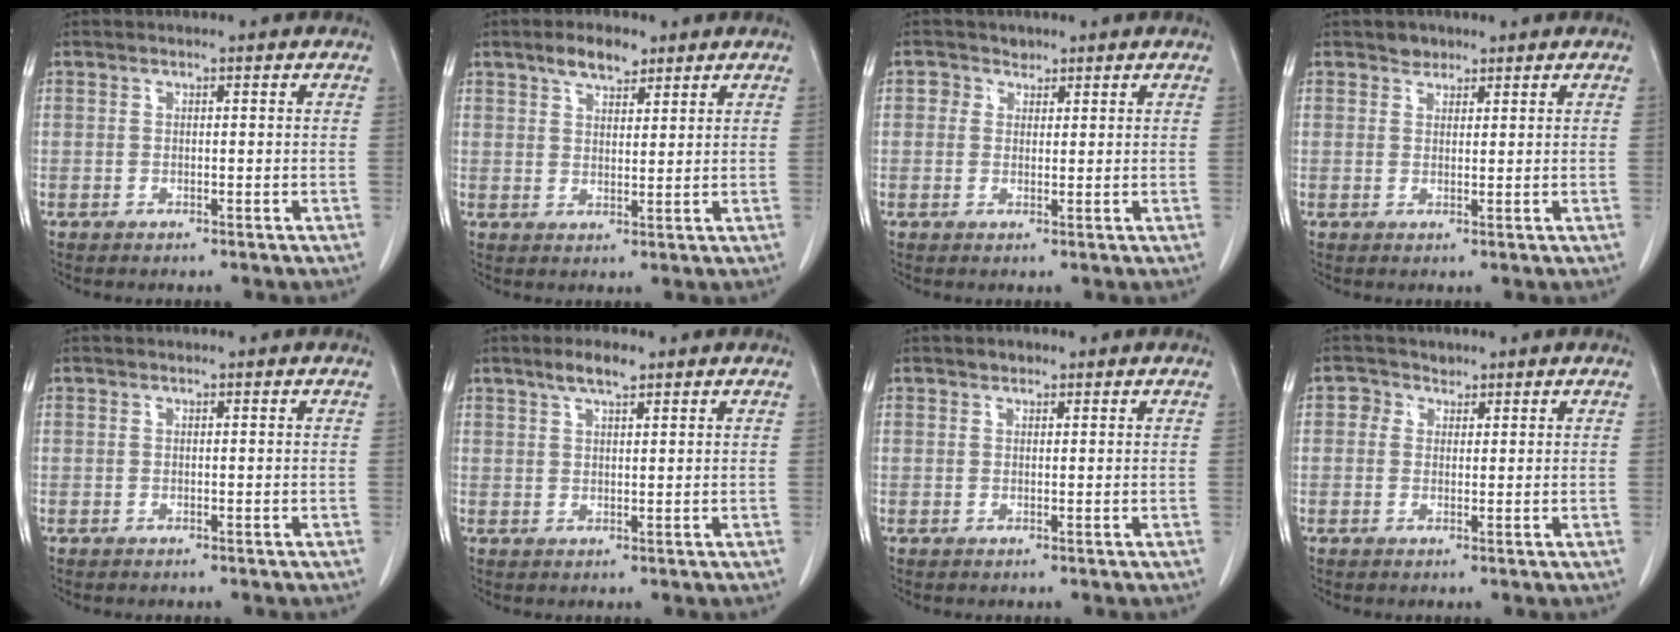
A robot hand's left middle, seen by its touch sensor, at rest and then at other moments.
{"total": 4.6, "force": [3.3, 1.9, 2.6], "torque": [-0.048, 0.009, 0.058]}
{"total": 1.8, "force": [1.0, 1.5, 0.0], "torque": [0.006, 0.004, 0.010]}
{"total": 1.6, "force": [1.2, 1.0, 0.1], "torque": [0.002, 0.000, 0.017]}
{"total": 0.0}
{"total": 3.6, "force": [2.5, 0.8, 2.4], "torque": [-0.049, 0.007, 0.047]}
{"total": 1.0, "force": [0.7, 0.6, 0.3], "torque": [-0.006, 0.001, 0.011]}
{"total": 2.0, "force": [1.0, 1.7, 0.2], "torque": [0.002, 0.008, 0.012]}